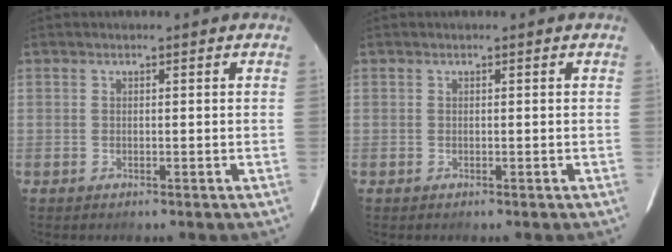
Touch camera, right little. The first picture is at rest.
{"total": 0.0}